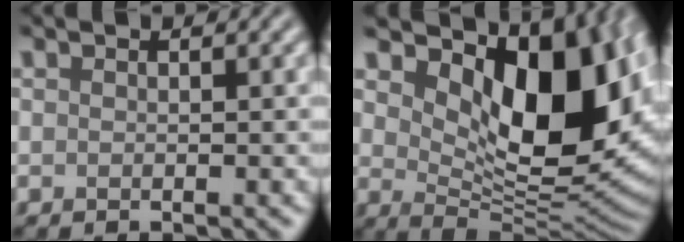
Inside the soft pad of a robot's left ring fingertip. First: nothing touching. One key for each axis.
{"total": 13.2, "fx": 4.5, "fy": 6.5, "fz": 10.5, "tx": -0.144, "ty": -0.011, "tz": 0.085}